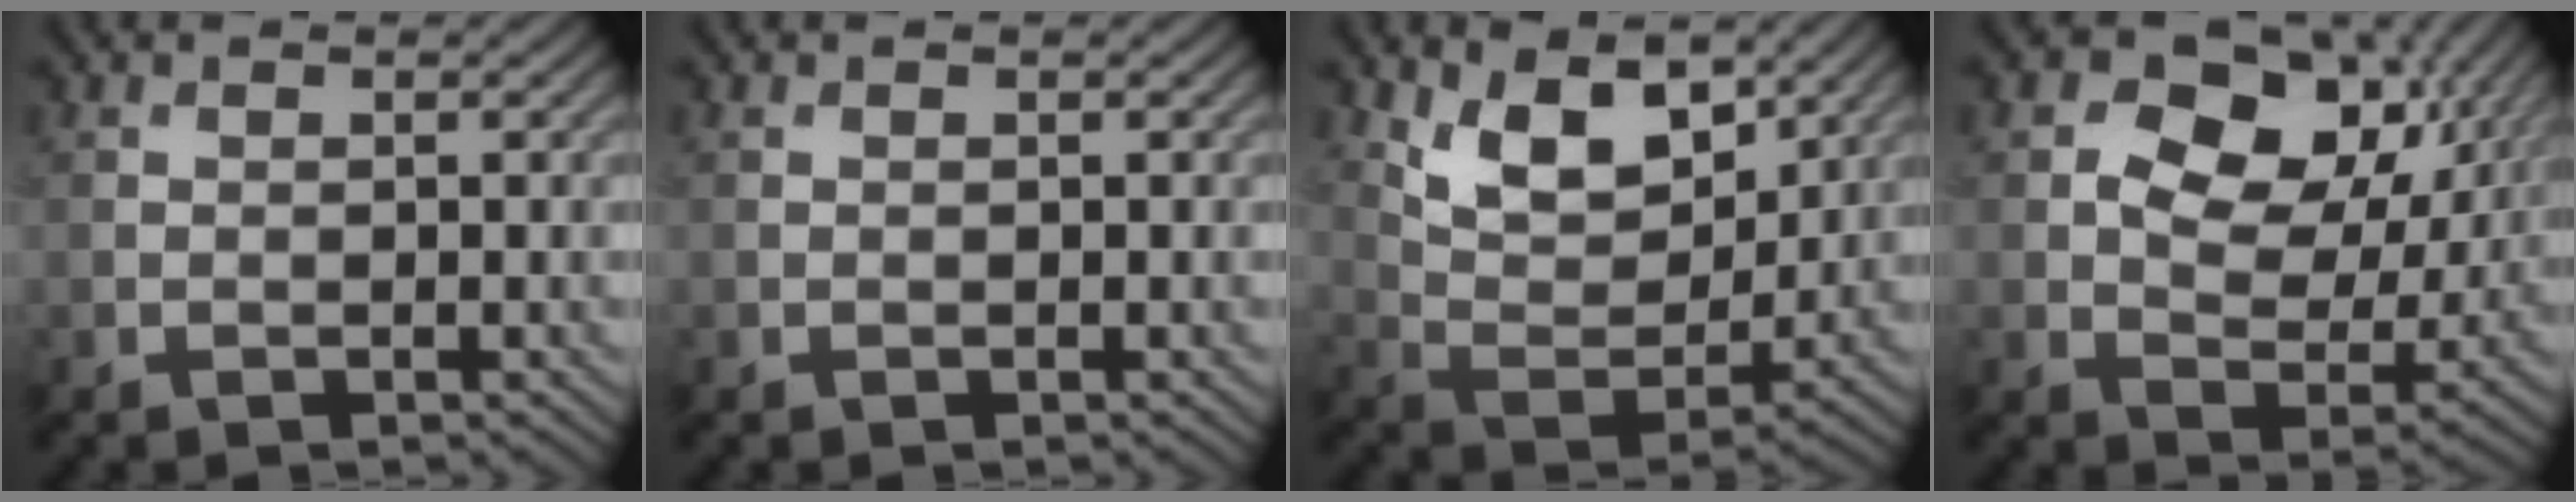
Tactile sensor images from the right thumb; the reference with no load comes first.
{"total": 0.0}
{"total": 9.0, "force": [5.4, 4.6, 5.6], "torque": [-0.115, -0.016, 0.097]}
{"total": 11.6, "force": [4.1, 7.7, 7.6], "torque": [-0.129, 0.005, 0.057]}